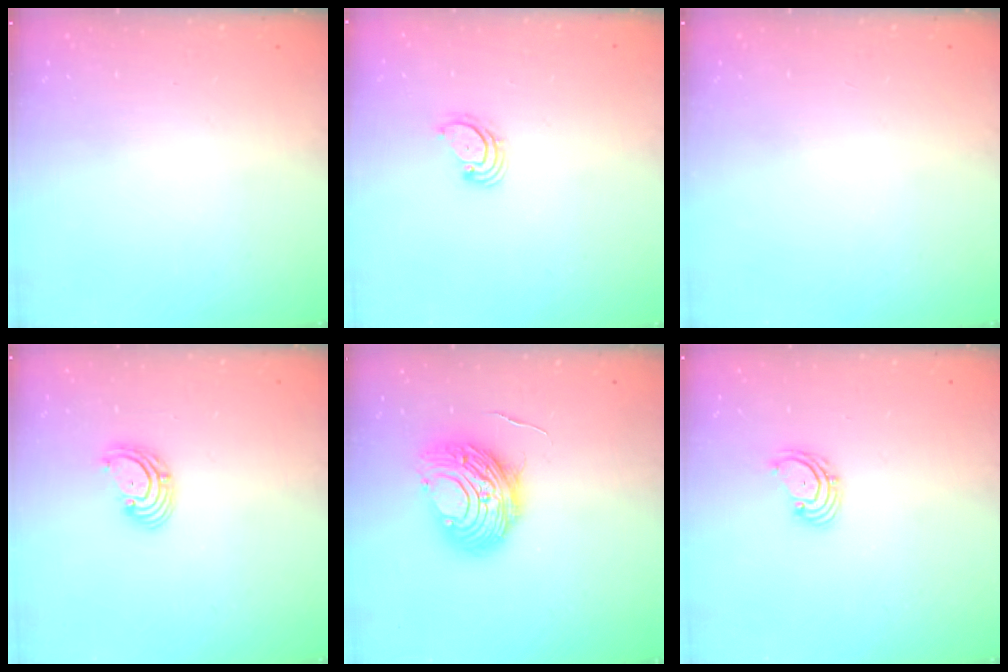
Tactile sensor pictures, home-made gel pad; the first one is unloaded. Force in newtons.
{"total": 3.1, "press": 3.1, "slide": 0.3}
{"total": 0.0}
{"total": 2.8, "press": 2.8, "slide": 0.2}
{"total": 12.0, "press": 12.0, "slide": 0.9}
{"total": 2.6, "press": 2.5, "slide": 0.6}